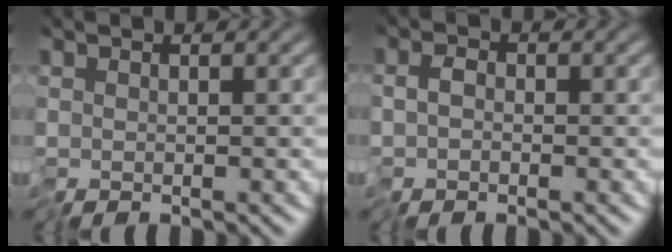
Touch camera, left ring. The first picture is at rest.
{"total": 1.2, "force": [-0.8, 0.5, 0.6], "torque": [-0.001, -0.001, -0.022]}